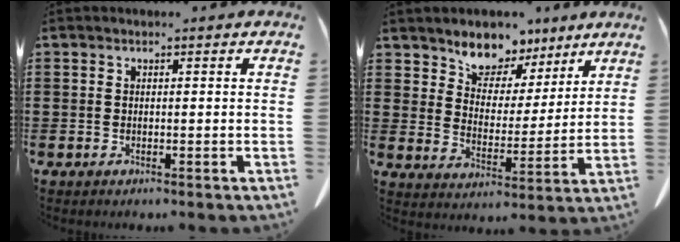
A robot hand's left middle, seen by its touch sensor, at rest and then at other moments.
{"total": 6.7, "force": [5.7, 3.6, 0.0], "torque": [-0.045, -0.035, 0.106]}